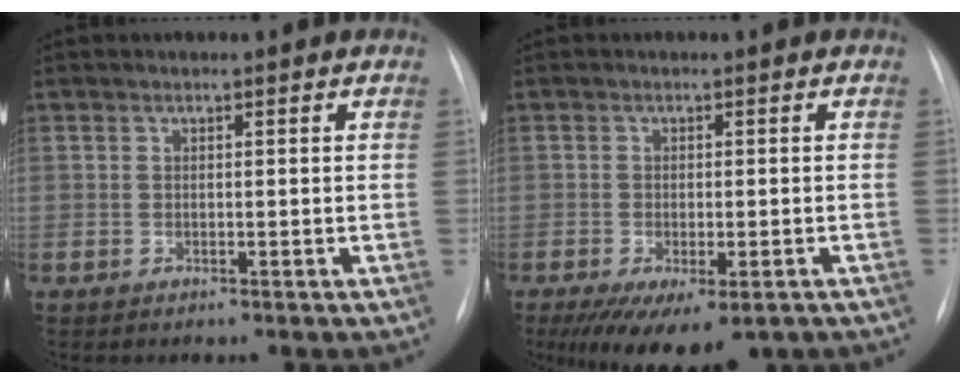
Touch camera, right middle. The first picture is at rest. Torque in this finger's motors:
{"motor_torque": [1.18, -0.95, 0.22, 0.06]}